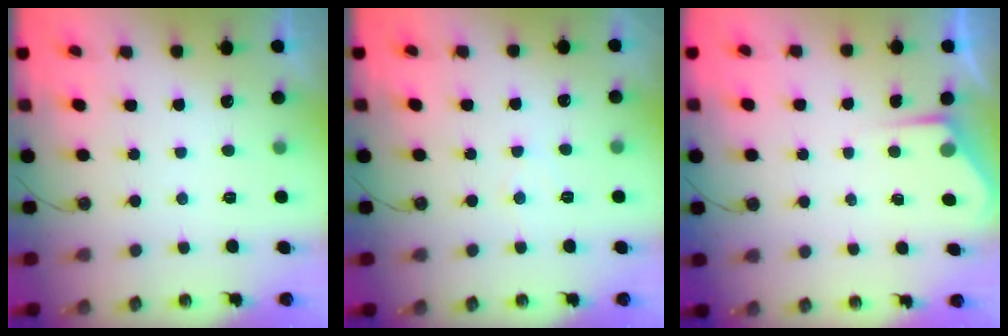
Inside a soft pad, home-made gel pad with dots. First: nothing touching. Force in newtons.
{"total": 4.7, "press": 4.6, "slide": 0.8}
{"total": 2.3, "press": 2.3, "slide": 0.3}